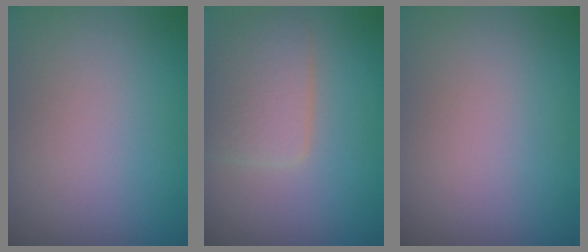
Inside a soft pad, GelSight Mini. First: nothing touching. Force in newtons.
{"total": 3.5, "press": 3.5, "slide": 0.2}
{"total": 0.0}